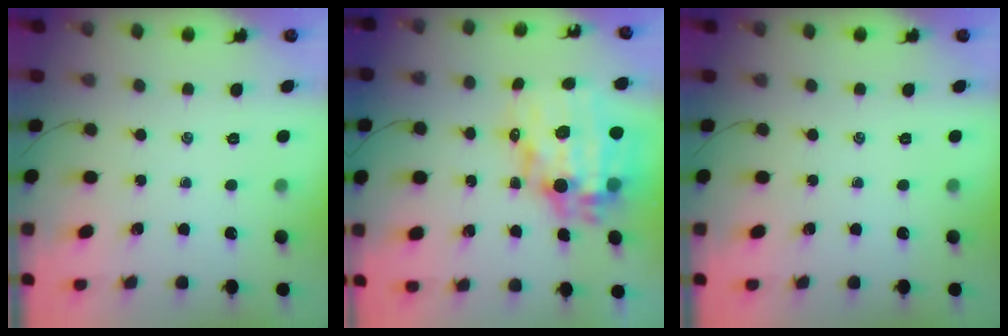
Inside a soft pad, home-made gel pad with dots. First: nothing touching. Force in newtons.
{"total": 17.7, "press": 17.2, "slide": 4.3}
{"total": 0.0}